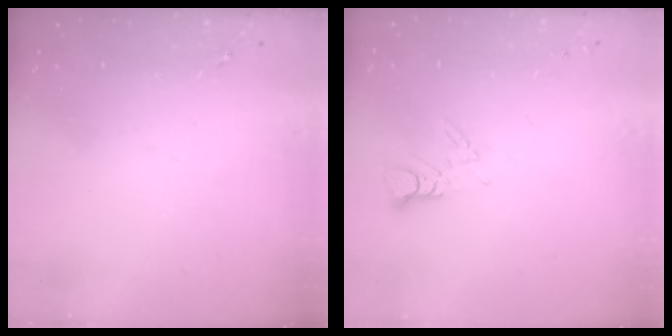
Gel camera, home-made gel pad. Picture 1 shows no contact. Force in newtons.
{"total": 3.7, "press": 3.7, "slide": 0.4}